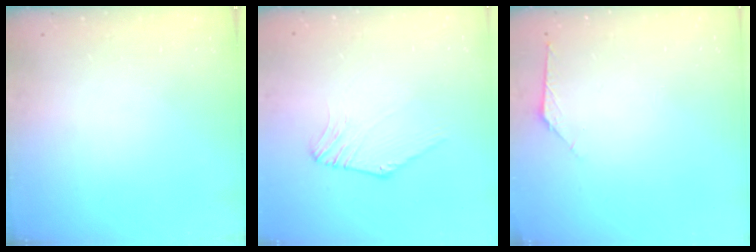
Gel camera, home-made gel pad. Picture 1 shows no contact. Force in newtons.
{"total": 0.5, "press": 0.5, "slide": 0.3}
{"total": 1.9, "press": 1.8, "slide": 0.5}